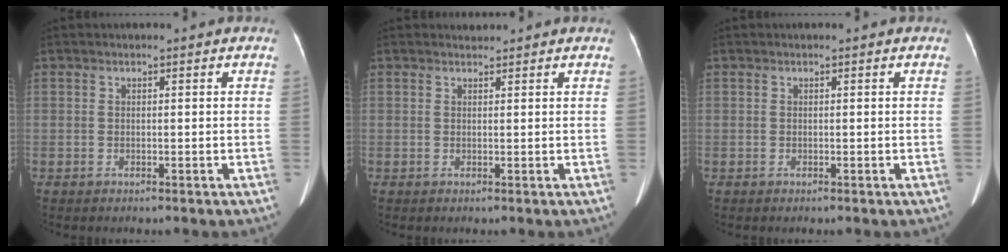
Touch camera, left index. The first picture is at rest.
{"total": 0.7, "force": [0.6, 0.0, -0.2], "torque": [-0.006, -0.001, 0.010]}
{"total": 0.0}